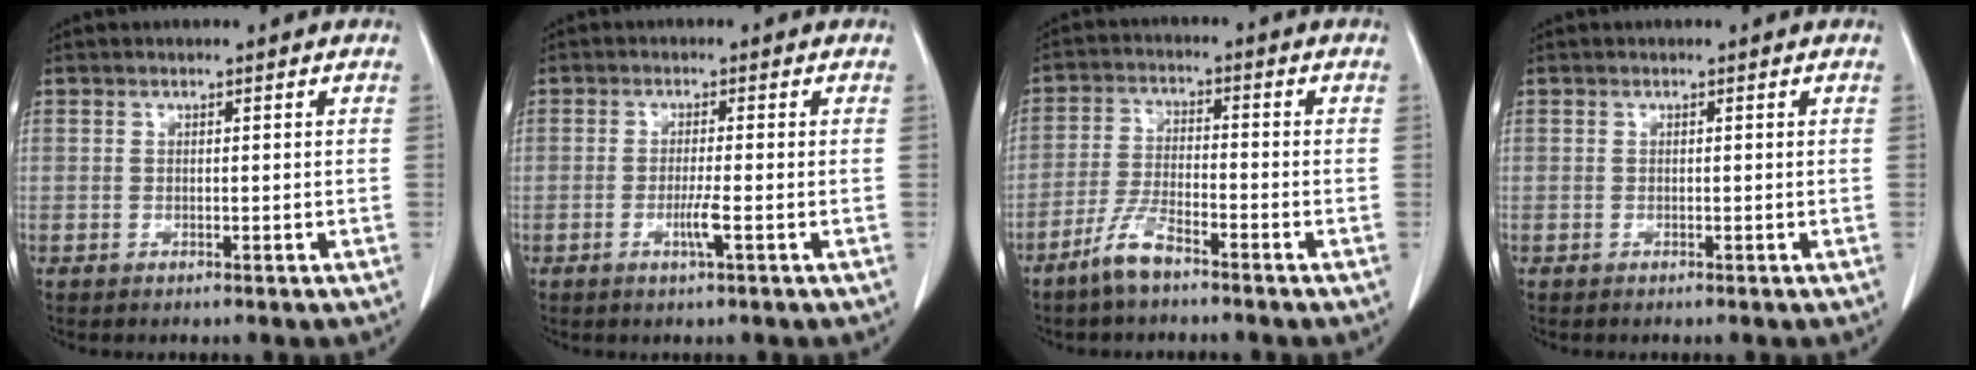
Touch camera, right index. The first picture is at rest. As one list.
[{"total": 2.8, "force": [-1.0, -0.3, 2.6], "torque": [-0.050, -0.006, -0.019]}, {"total": 5.8, "force": [-4.4, 1.1, 3.6], "torque": [-0.084, -0.006, -0.088]}, {"total": 0.0}]